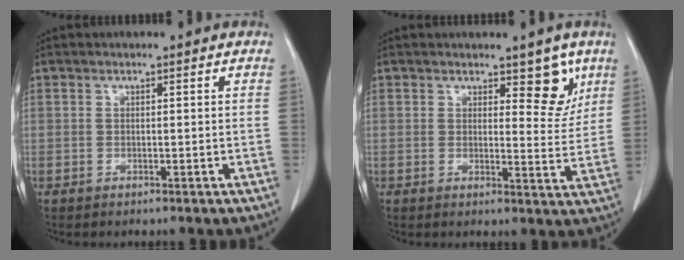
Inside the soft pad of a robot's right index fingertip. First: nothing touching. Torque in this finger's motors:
{"motor_torque": [0.44, 0.44, 0.10, 0.01]}